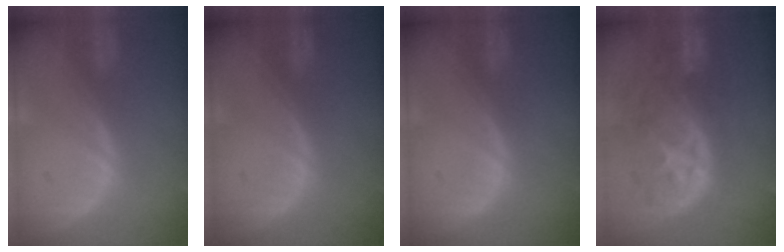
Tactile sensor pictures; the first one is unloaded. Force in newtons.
{"total": 0.0}
{"total": 0.0}
{"total": 11.1, "press": 9.7, "slide": 5.2}